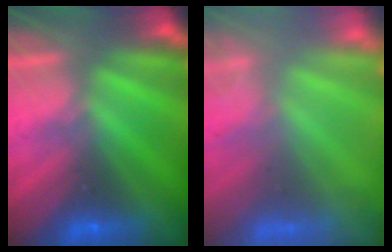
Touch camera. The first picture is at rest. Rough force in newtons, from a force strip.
{"total": 7.5}